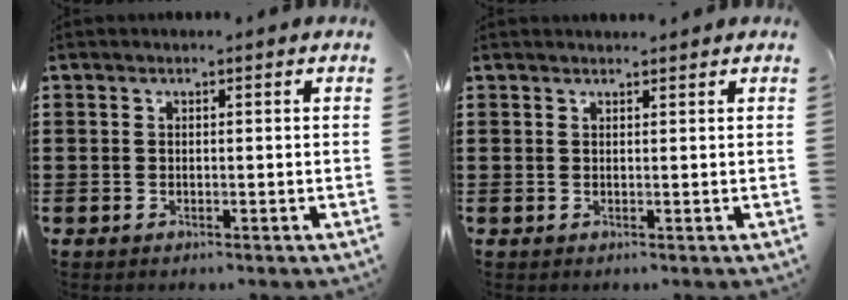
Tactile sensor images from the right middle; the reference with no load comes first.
{"total": 0.9, "force": [0.9, 0.1, 0.1], "torque": [-0.004, 0.000, 0.017]}